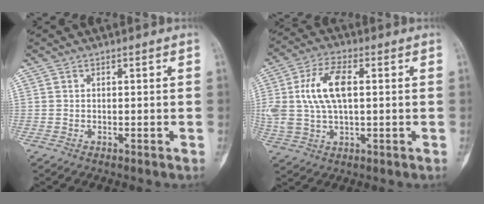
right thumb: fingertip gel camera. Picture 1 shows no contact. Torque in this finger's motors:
{"motor_torque": [-0.15, 0.63, 0.41, 0.26, 0.13]}